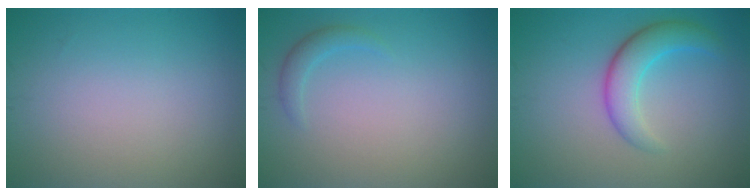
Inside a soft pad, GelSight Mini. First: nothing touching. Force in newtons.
{"total": 1.3, "press": 1.3, "slide": 0.2}
{"total": 3.9, "press": 3.9, "slide": 0.2}